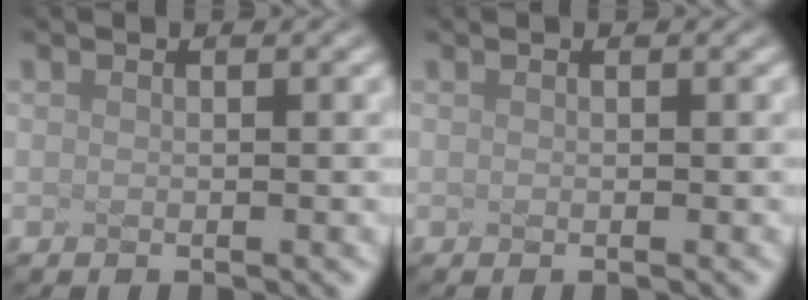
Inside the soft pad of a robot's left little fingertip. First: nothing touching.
{"total": 0.0}